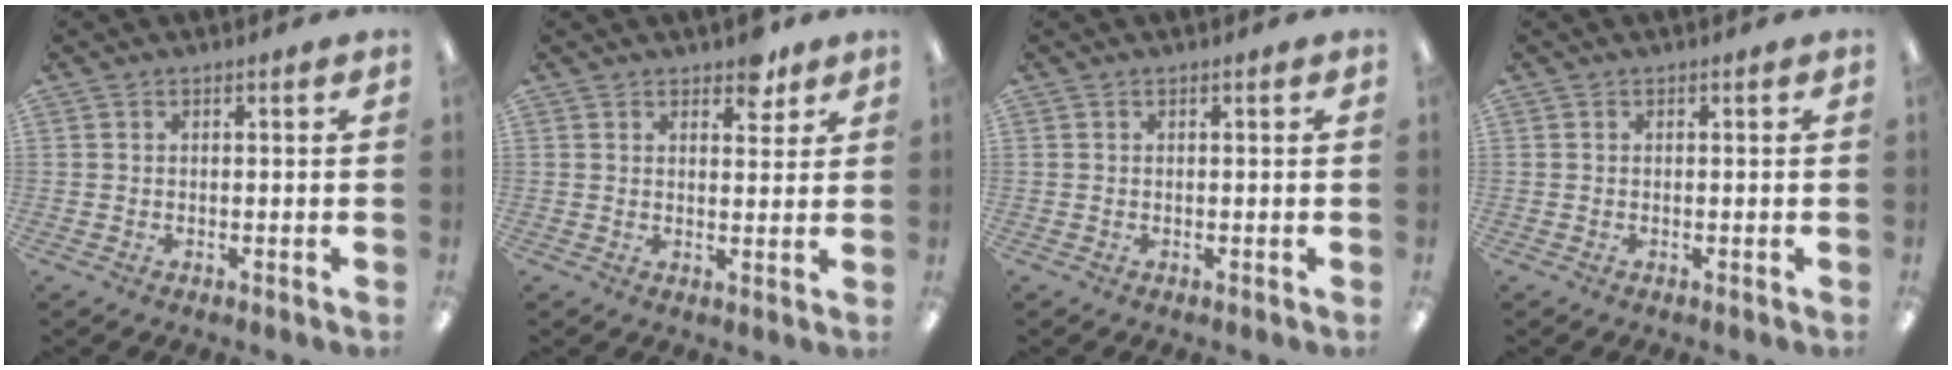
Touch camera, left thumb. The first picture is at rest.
{"total": 5.2, "force": [4.0, 2.5, 2.3], "torque": [-0.014, -0.021, 0.067]}
{"total": 0.0}
{"total": 0.0}